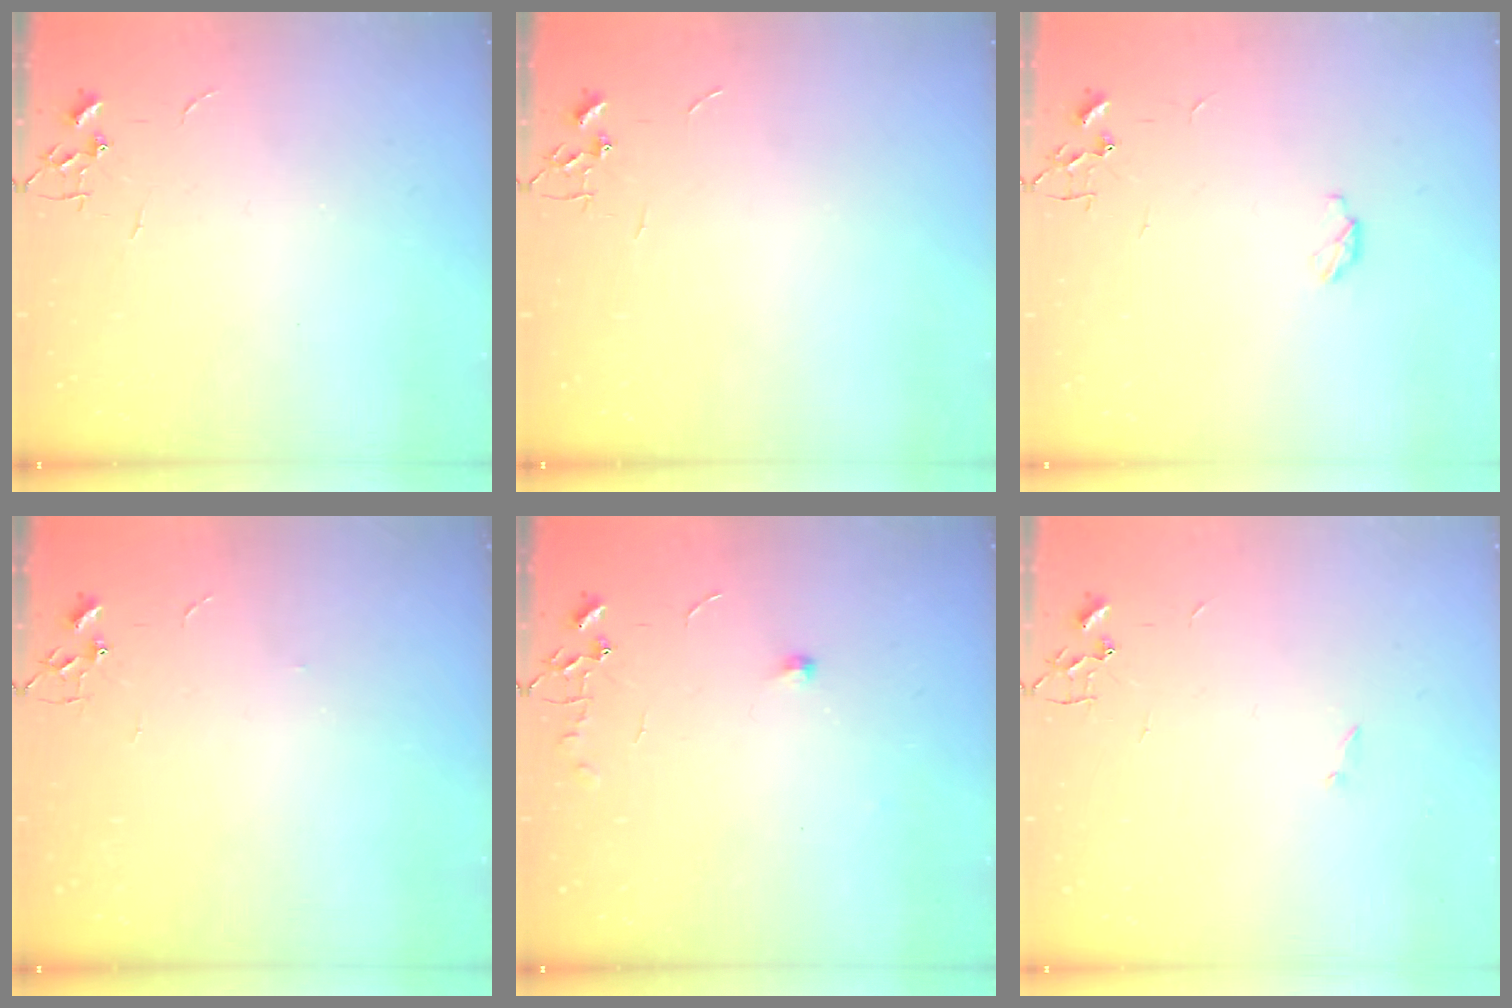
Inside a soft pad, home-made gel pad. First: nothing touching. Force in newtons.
{"total": 0.0}
{"total": 3.8, "press": 3.8, "slide": 0.6}
{"total": 2.8, "press": 2.8, "slide": 0.5}
{"total": 6.1, "press": 6.1, "slide": 0.9}
{"total": 0.8, "press": 0.8, "slide": 0.2}